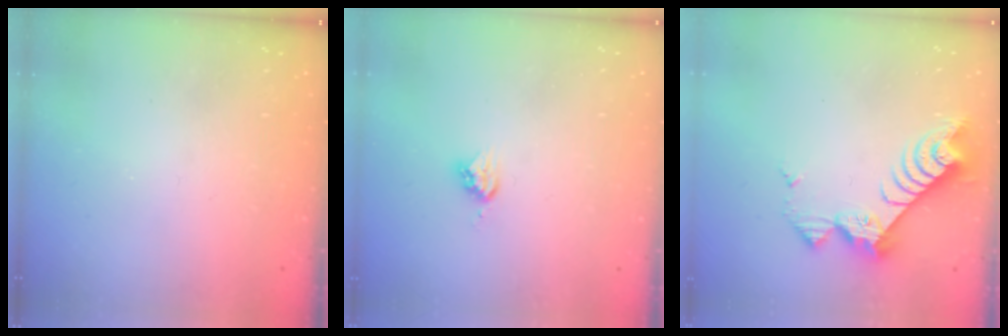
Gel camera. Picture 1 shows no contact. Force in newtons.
{"total": 4.5, "press": 4.5, "slide": 0.1}
{"total": 9.5, "press": 9.4, "slide": 1.1}